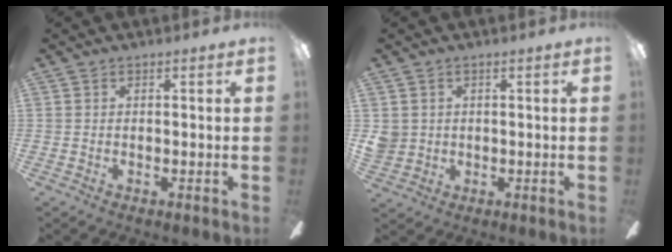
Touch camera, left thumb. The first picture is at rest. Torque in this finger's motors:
{"motor_torque": [-0.19, 0.20, -0.01, -0.35, 0.00]}